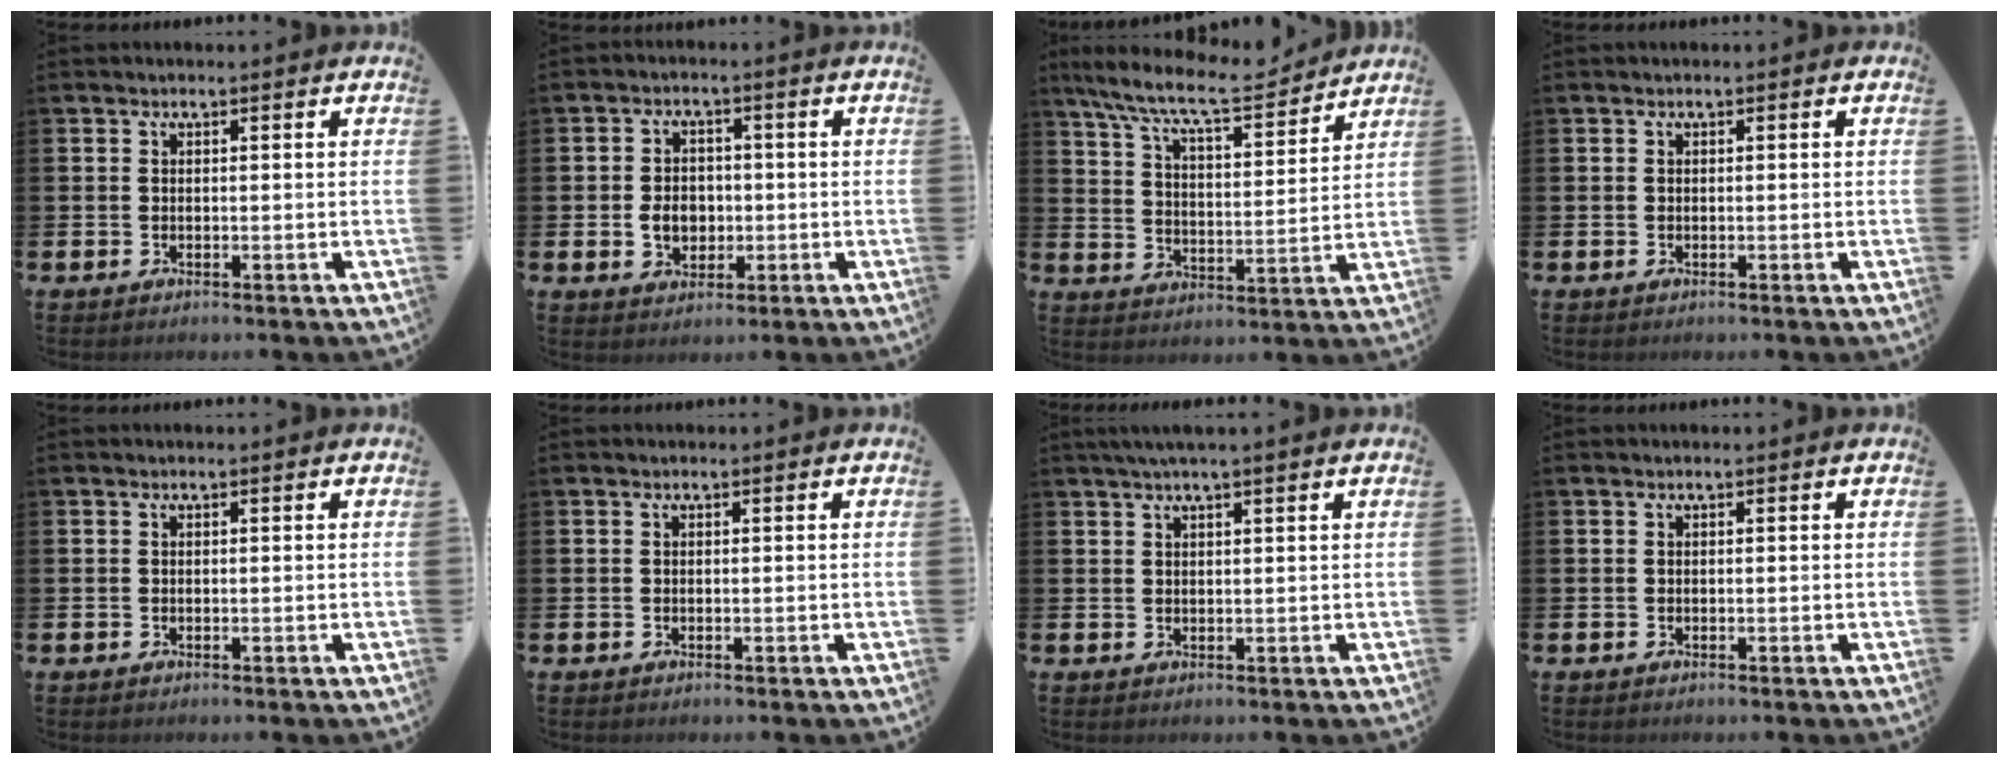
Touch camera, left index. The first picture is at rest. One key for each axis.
{"total": 4.2, "fx": -0.6, "fy": 3.4, "fz": 2.4, "tx": -0.036, "ty": 0.004, "tz": -0.018}
{"total": 10.4, "fx": 9.3, "fy": 1.7, "fz": 4.2, "tx": -0.114, "ty": -0.054, "tz": 0.163}
{"total": 0.0}
{"total": 0.0}
{"total": 0.0}
{"total": 2.3, "fx": 1.9, "fy": -0.2, "fz": 1.2, "tx": -0.031, "ty": 0.003, "tz": 0.036}
{"total": 0.0}